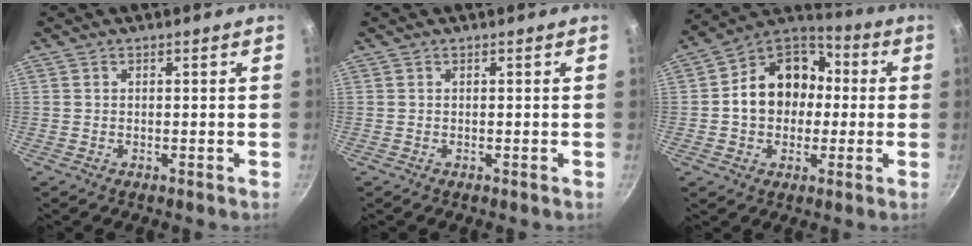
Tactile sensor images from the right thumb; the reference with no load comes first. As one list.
[{"total": 0.0}, {"total": 15.4, "force": [0.2, 12.5, 9.0], "torque": [-0.110, 0.038, -0.011]}]